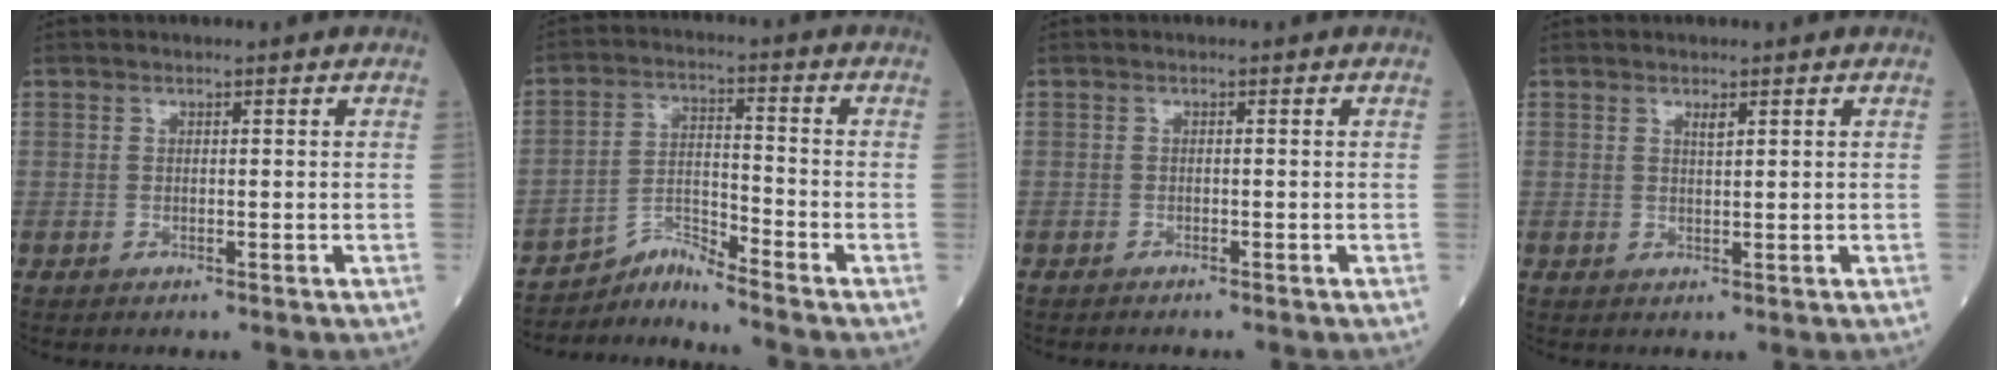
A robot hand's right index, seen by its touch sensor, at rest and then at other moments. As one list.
[{"total": 5.4, "force": [-5.1, -1.7, -0.2], "torque": [-0.008, 0.002, -0.092]}, {"total": 1.4, "force": [-1.3, -0.1, 0.6], "torque": [-0.008, 0.001, -0.016]}, {"total": 1.0, "force": [0.6, 0.1, 0.8], "torque": [-0.017, -0.004, 0.012]}]